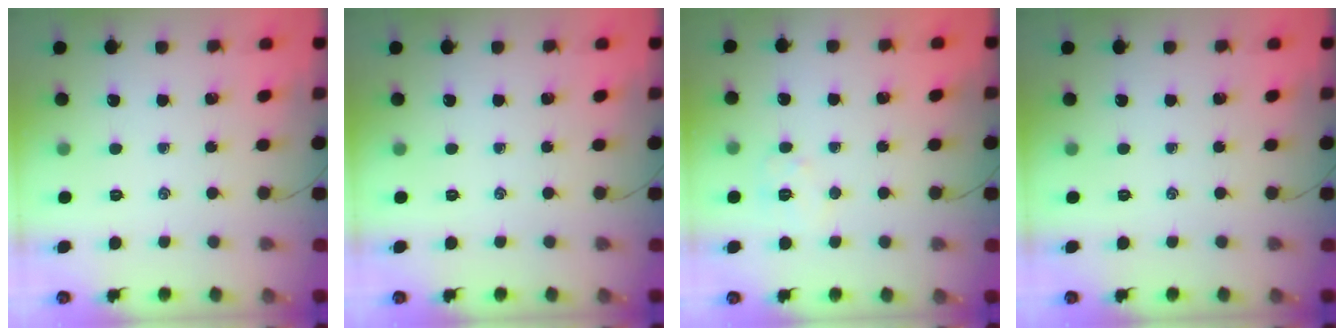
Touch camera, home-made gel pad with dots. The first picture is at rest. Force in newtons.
{"total": 0.0}
{"total": 5.4, "press": 5.4, "slide": 0.6}
{"total": 0.0}